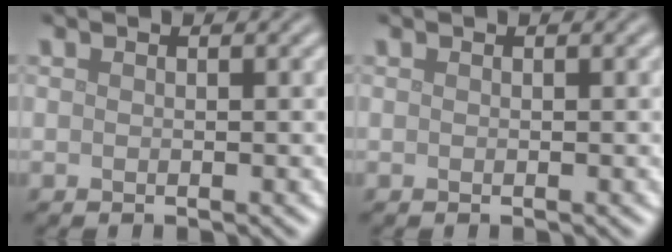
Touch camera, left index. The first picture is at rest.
{"total": 0.0}